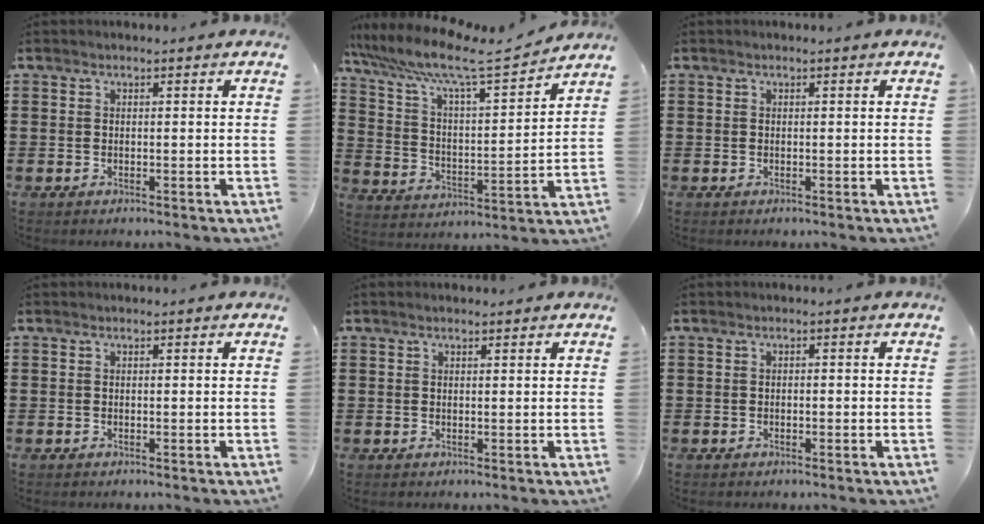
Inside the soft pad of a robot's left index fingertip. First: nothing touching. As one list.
[{"total": 8.8, "force": [7.2, 0.8, 5.0], "torque": [-0.126, -0.045, 0.115]}, {"total": 0.0}, {"total": 0.0}, {"total": 0.7, "force": [0.6, 0.2, 0.4], "torque": [-0.008, 0.002, 0.012]}, {"total": 0.6, "force": [-0.5, 0.3, 0.3], "torque": [-0.008, -0.002, -0.009]}]